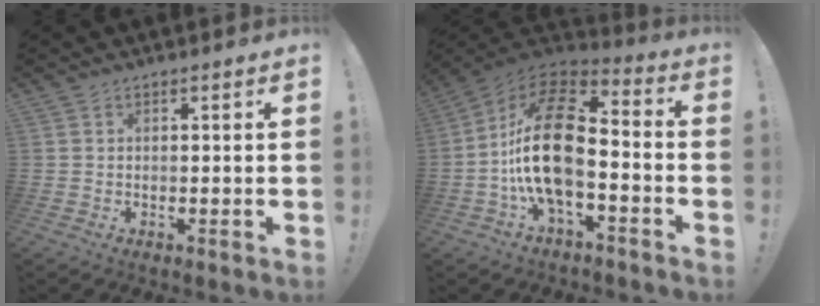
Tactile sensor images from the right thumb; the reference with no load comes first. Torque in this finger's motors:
{"motor_torque": [2.36, 2.65, 0.35, -0.09, 0.25]}